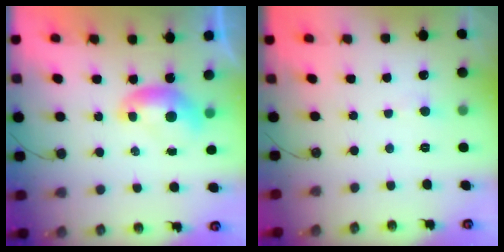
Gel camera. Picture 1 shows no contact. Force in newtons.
{"total": 1.3, "press": 1.1, "slide": 0.6}